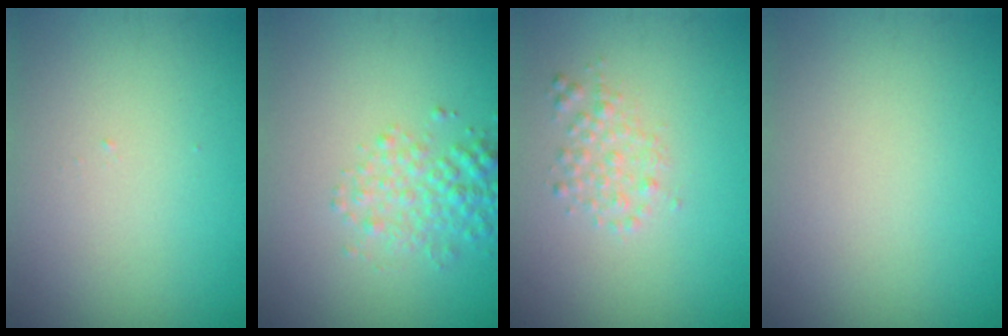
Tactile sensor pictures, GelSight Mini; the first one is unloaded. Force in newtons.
{"total": 2.9, "press": 2.9, "slide": 0.1}
{"total": 1.6, "press": 1.6, "slide": 0.1}
{"total": 0.0}